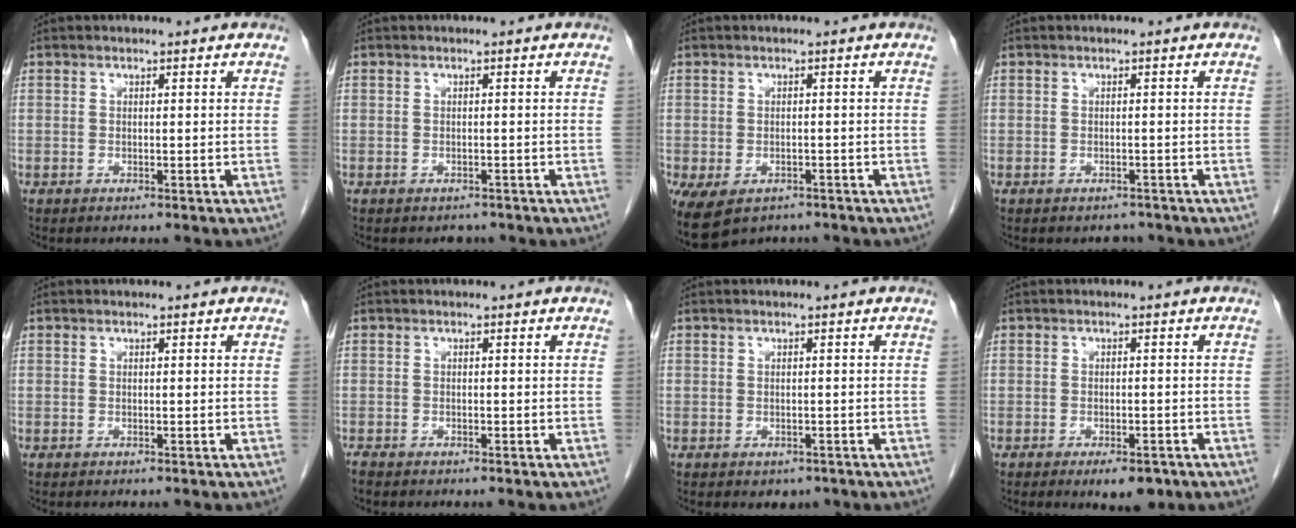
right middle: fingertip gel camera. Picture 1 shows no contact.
{"total": 1.2, "force": [-1.0, 0.7, 0.0], "torque": [-0.003, 0.000, -0.012]}
{"total": 8.4, "force": [-5.0, 5.5, 4.0], "torque": [-0.089, -0.002, -0.070]}
{"total": 1.4, "force": [-1.2, 0.8, -0.1], "torque": [-0.003, 0.000, -0.017]}
{"total": 0.0}
{"total": 0.7, "force": [-0.6, 0.1, 0.2], "torque": [-0.008, -0.002, -0.015]}
{"total": 1.3, "force": [-0.7, 1.0, 0.5], "torque": [-0.007, 0.000, -0.001]}
{"total": 4.3, "force": [-2.8, 1.6, 2.9], "torque": [-0.036, -0.003, -0.032]}